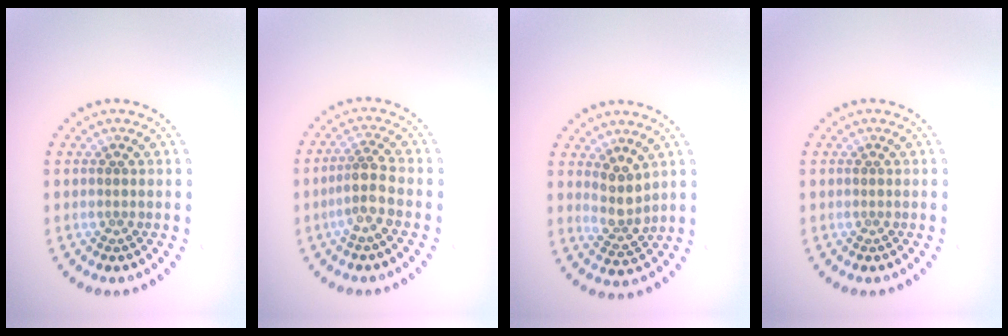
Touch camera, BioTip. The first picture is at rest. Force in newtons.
{"total": 2.5, "press": 2.0, "slide": 1.4}
{"total": 2.6, "press": 2.1, "slide": 1.6}
{"total": 0.0}